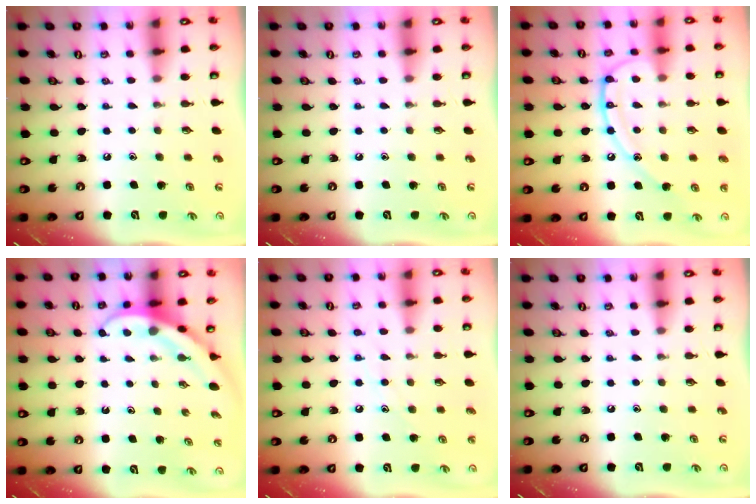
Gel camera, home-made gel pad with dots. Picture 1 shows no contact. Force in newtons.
{"total": 0.0}
{"total": 15.9, "press": 15.9, "slide": 1.3}
{"total": 4.0, "press": 4.0, "slide": 0.4}
{"total": 7.6, "press": 7.6, "slide": 0.3}
{"total": 0.0}